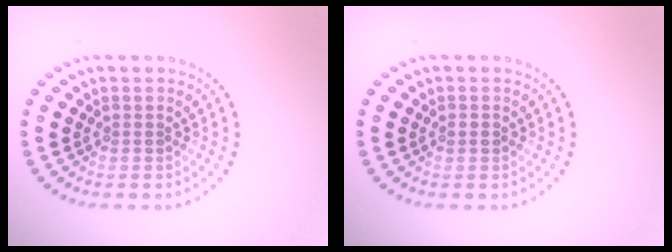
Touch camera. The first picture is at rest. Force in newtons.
{"total": 0.8, "press": 0.8, "slide": 0.2}